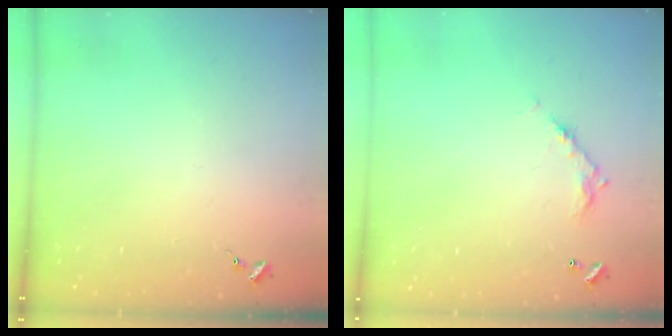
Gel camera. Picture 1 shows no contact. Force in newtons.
{"total": 8.4, "press": 8.4, "slide": 0.4}